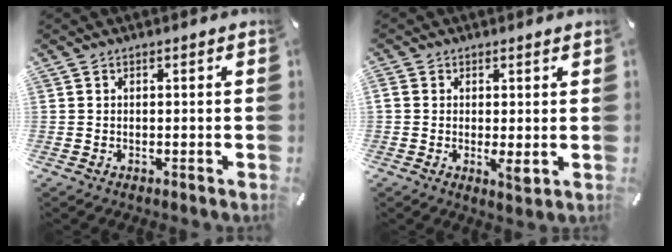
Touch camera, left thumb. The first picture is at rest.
{"total": 3.8, "force": [0.0, 1.4, 3.6], "torque": [-0.059, -0.008, 0.001]}